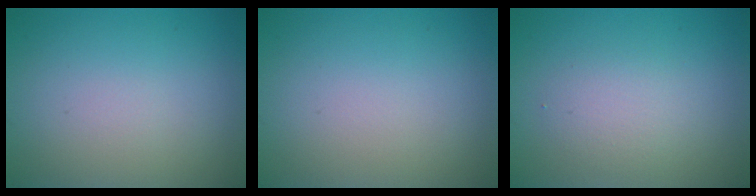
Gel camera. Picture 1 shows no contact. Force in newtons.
{"total": 0.0}
{"total": 2.1, "press": 2.1, "slide": 0.0}